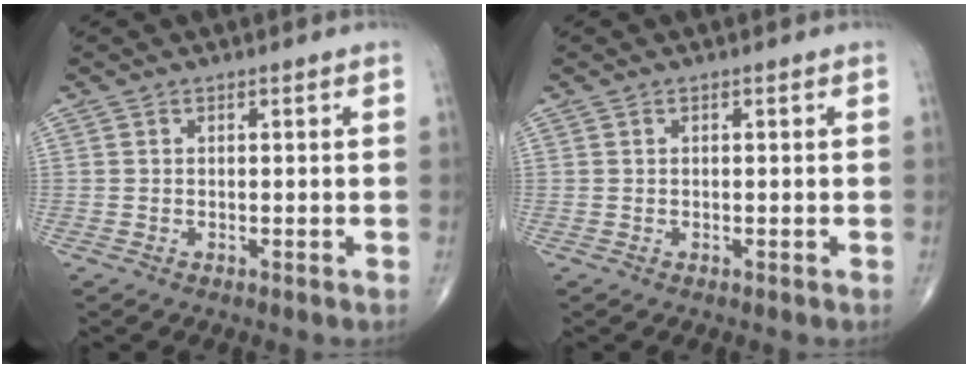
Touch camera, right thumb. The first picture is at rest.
{"total": 0.0}